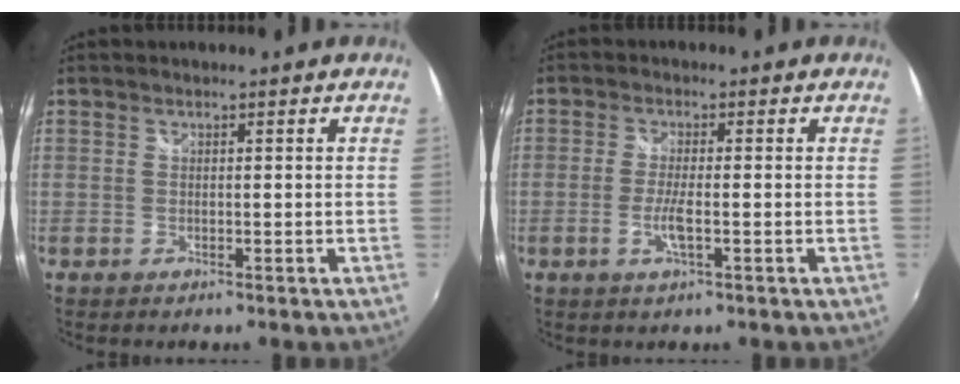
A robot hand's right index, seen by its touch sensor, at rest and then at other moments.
{"total": 3.7, "force": [-1.2, 0.5, 3.5], "torque": [-0.073, -0.005, -0.023]}